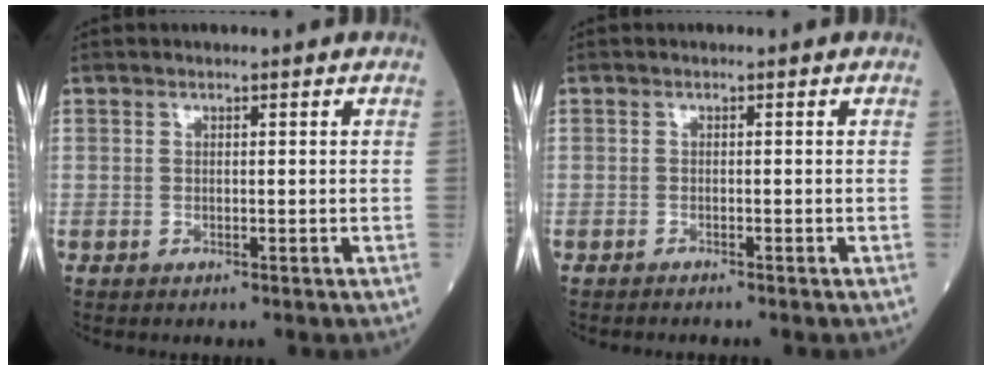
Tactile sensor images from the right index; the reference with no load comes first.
{"total": 1.1, "force": [-1.0, -0.1, 0.3], "torque": [-0.005, 0.000, -0.014]}